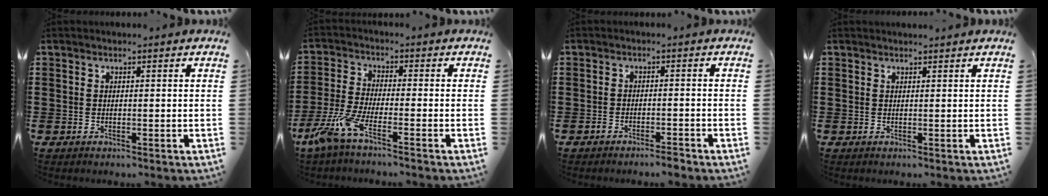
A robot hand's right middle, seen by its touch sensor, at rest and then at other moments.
{"total": 6.2, "force": [-4.2, 0.9, 4.4], "torque": [-0.121, -0.020, -0.088]}
{"total": 2.0, "force": [-1.9, 0.2, 0.5], "torque": [-0.012, 0.001, -0.038]}
{"total": 0.6, "force": [0.6, 0.0, 0.1], "torque": [0.005, -0.004, 0.010]}